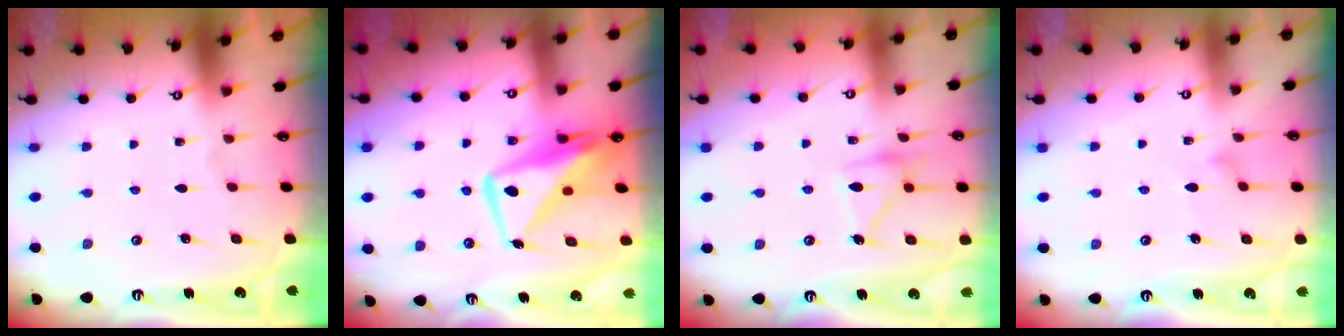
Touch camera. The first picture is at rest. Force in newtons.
{"total": 12.2, "press": 12.2, "slide": 1.1}
{"total": 13.6, "press": 13.6, "slide": 0.7}
{"total": 8.4, "press": 8.3, "slide": 0.4}